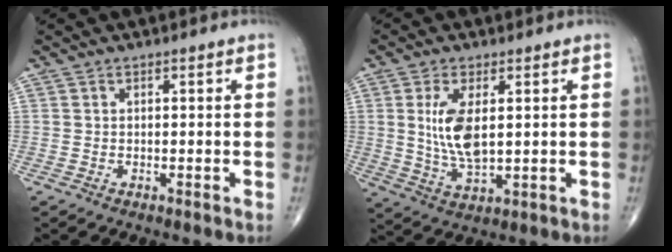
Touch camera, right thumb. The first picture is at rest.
{"total": 8.9, "force": [1.6, 3.9, 7.8], "torque": [-0.153, -0.015, 0.039]}